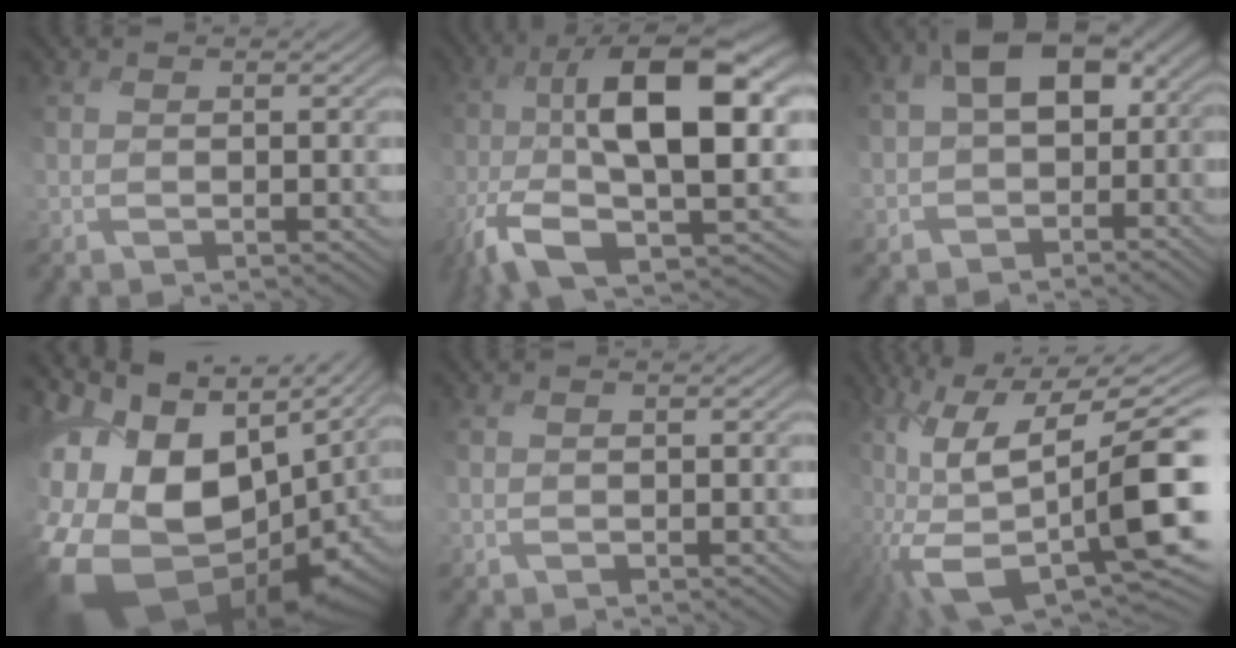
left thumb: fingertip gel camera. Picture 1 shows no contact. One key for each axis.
{"total": 15.1, "fx": -3.2, "fy": 5.6, "fz": 13.7, "tx": -0.255, "ty": -0.002, "tz": -0.069}
{"total": 9.0, "fx": -0.9, "fy": 6.9, "fz": 5.6, "tx": -0.109, "ty": -0.023, "tz": -0.028}
{"total": 19.3, "fx": -3.3, "fy": 13.5, "fz": 13.4, "tx": -0.290, "ty": -0.036, "tz": -0.029}
{"total": 0.6, "fx": -0.3, "fy": 0.5, "fz": 0.0, "tx": 0.000, "ty": -0.001, "tz": -0.008}
{"total": 15.3, "fx": -2.2, "fy": 8.6, "fz": 12.5, "tx": -0.218, "ty": -0.041, "tz": -0.026}